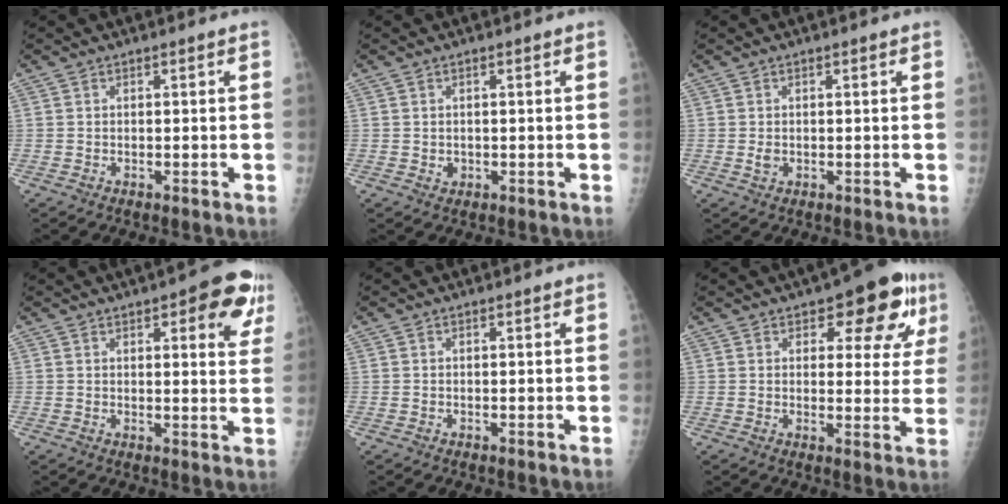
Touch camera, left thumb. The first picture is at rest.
{"total": 1.1, "force": [0.0, 1.0, 0.5], "torque": [-0.006, 0.000, 0.005]}
{"total": 1.3, "force": [0.0, 1.0, 0.9], "torque": [-0.012, -0.001, 0.002]}
{"total": 9.8, "force": [5.0, 3.4, 7.7], "torque": [-0.056, -0.015, 0.052]}
{"total": 0.0}
{"total": 12.4, "force": [6.2, 5.8, 9.1], "torque": [-0.066, -0.012, 0.075]}